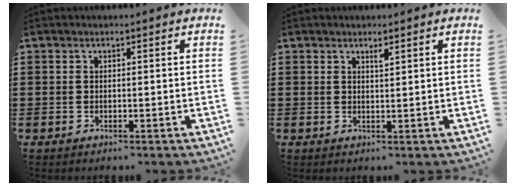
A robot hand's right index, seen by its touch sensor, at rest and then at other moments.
{"total": 1.2, "force": [0.9, 0.2, 0.7], "torque": [-0.006, -0.003, 0.015]}